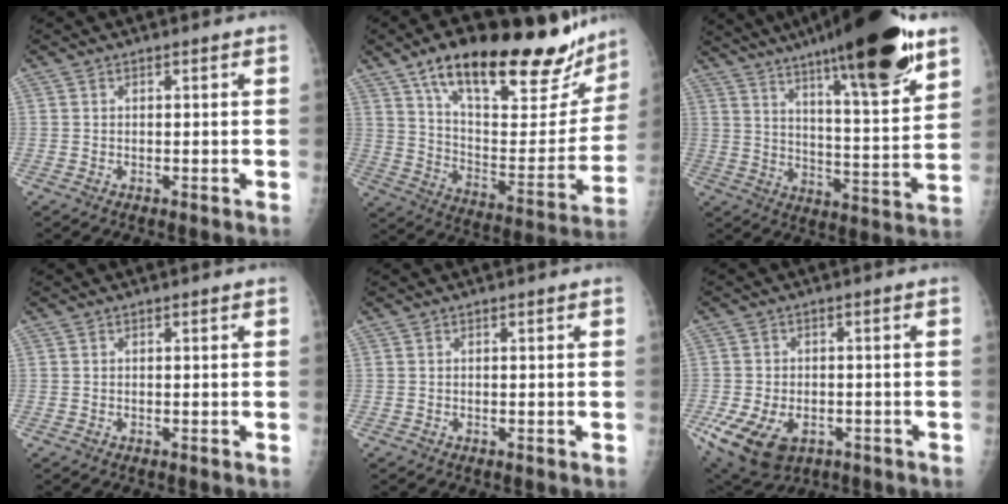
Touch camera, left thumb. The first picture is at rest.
{"total": 31.2, "force": [21.3, 10.6, 20.1], "torque": [-0.268, -0.057, 0.326]}
{"total": 25.3, "force": [16.6, 4.1, 18.7], "torque": [-0.274, -0.058, 0.257]}
{"total": 0.0}
{"total": 0.0}
{"total": 13.2, "force": [-5.3, 8.9, 8.1], "torque": [-0.170, 0.003, -0.075]}